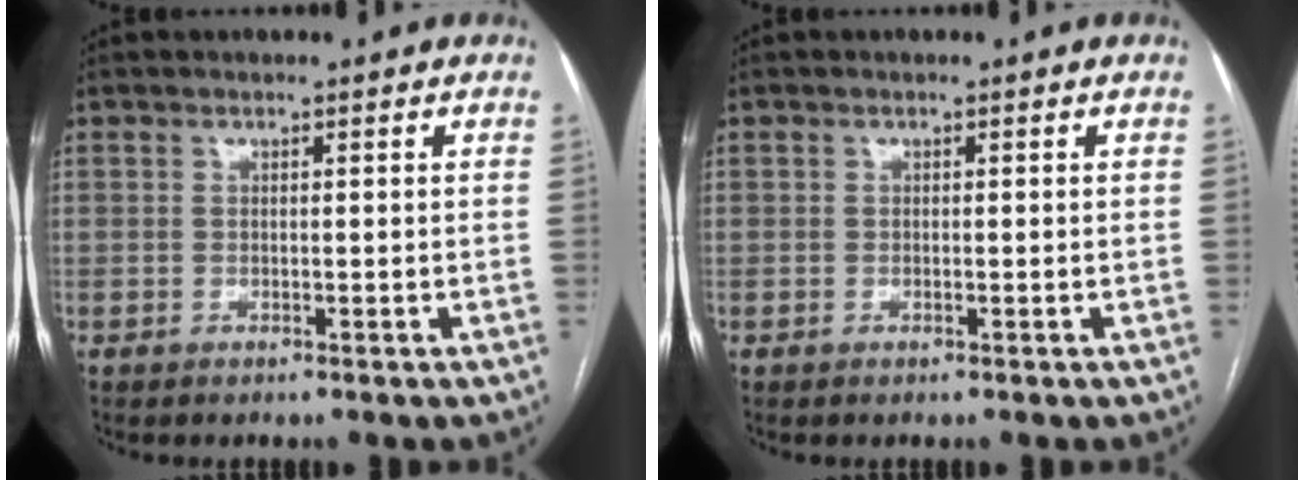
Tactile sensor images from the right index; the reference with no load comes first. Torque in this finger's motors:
{"motor_torque": [-0.19, 0.18, 0.00, 0.00]}